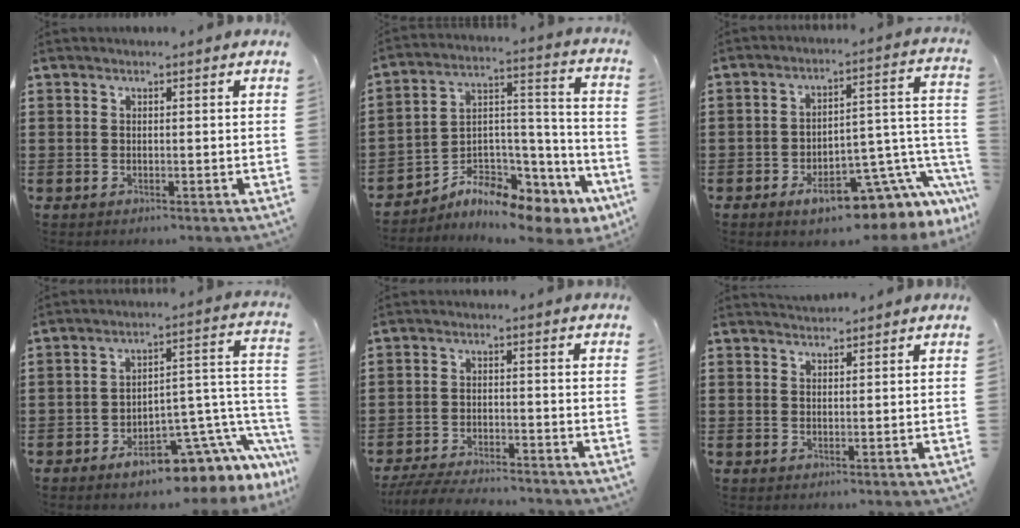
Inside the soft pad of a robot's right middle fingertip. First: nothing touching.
{"total": 7.9, "force": [-7.0, 2.7, 2.5], "torque": [-0.043, 0.008, -0.130]}
{"total": 10.9, "force": [-6.0, 4.6, 7.9], "torque": [-0.097, -0.002, -0.100]}
{"total": 9.5, "force": [-5.6, 4.3, 6.5], "torque": [-0.077, -0.012, -0.095]}
{"total": 5.2, "force": [-4.9, 0.4, 1.5], "torque": [-0.036, -0.005, -0.099]}
{"total": 1.6, "force": [1.5, 0.3, 0.0], "torque": [-0.005, 0.003, 0.030]}